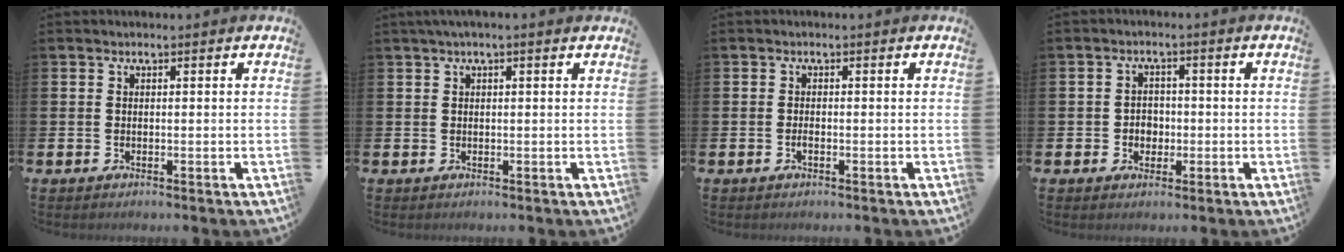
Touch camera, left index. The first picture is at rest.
{"total": 1.0, "force": [0.6, 0.0, 0.9], "torque": [-0.017, 0.002, 0.010]}
{"total": 0.8, "force": [-0.4, 0.2, 0.7], "torque": [-0.012, -0.002, -0.008]}
{"total": 2.6, "force": [-0.4, 2.3, 1.0], "torque": [-0.016, 0.005, -0.015]}